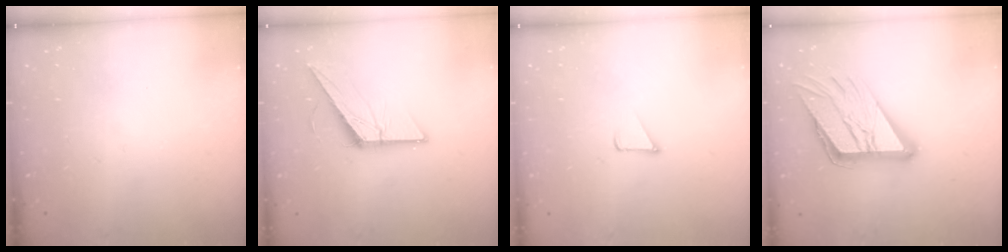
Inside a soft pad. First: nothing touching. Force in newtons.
{"total": 13.8, "press": 13.8, "slide": 0.4}
{"total": 2.4, "press": 2.4, "slide": 0.2}
{"total": 21.5, "press": 21.3, "slide": 2.9}